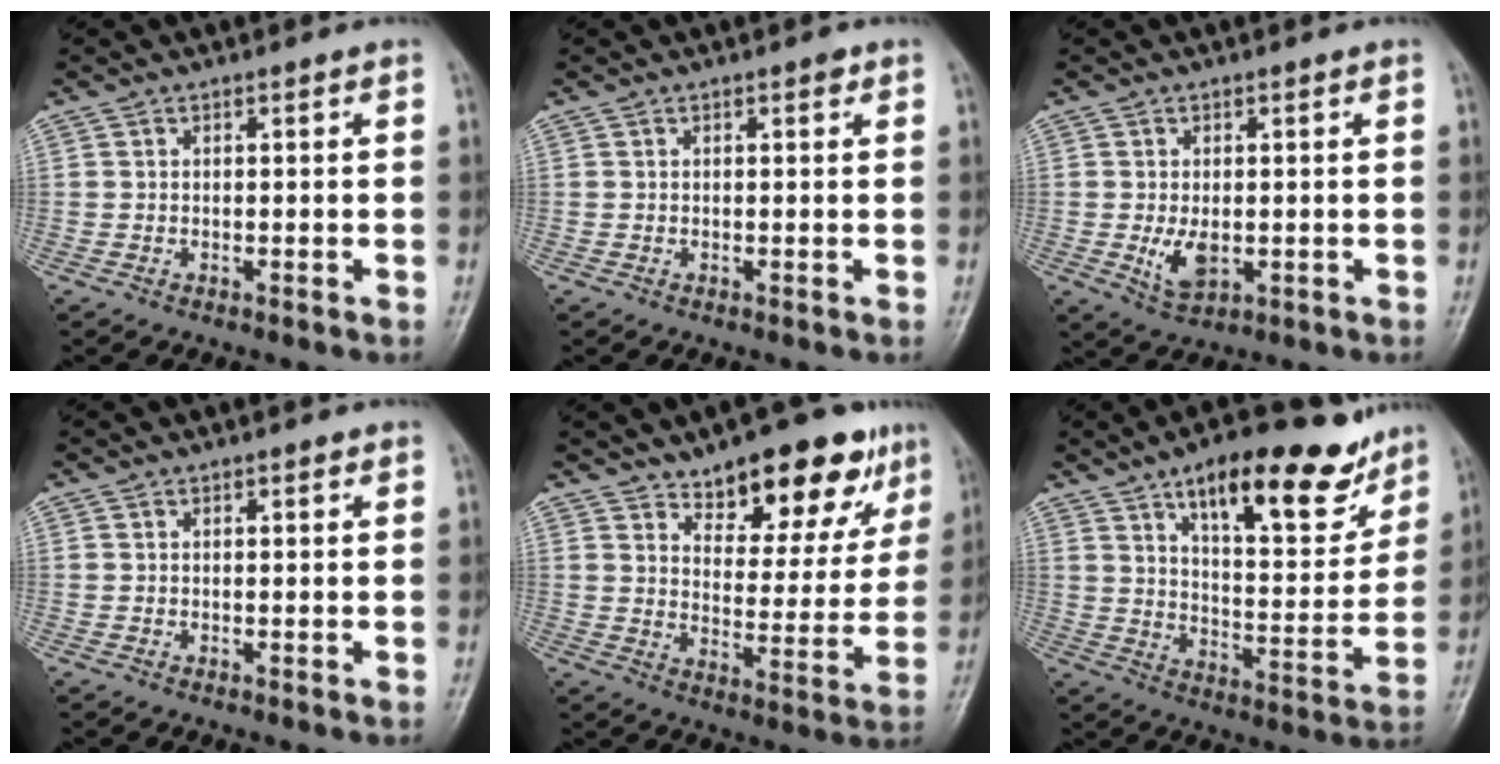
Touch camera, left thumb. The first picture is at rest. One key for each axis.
{"total": 0.9, "fx": 0.5, "fy": 0.4, "fz": 0.6, "tx": -0.005, "ty": 0.000, "tz": 0.003}
{"total": 5.2, "fx": -0.5, "fy": 3.2, "fz": 4.1, "tx": -0.071, "ty": -0.014, "tz": 0.001}
{"total": 0.8, "fx": 0.5, "fy": 0.3, "fz": 0.6, "tx": -0.007, "ty": -0.001, "tz": 0.006}
{"total": 16.0, "fx": 10.7, "fy": 6.9, "fz": 9.6, "tx": -0.073, "ty": -0.057, "tz": 0.159}
{"total": 20.4, "fx": 13.0, "fy": 7.5, "fz": 13.8, "tx": -0.159, "ty": -0.059, "tz": 0.202}